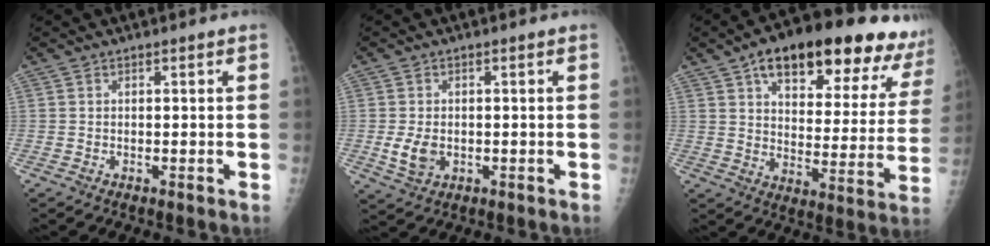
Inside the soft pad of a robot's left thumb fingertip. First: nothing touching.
{"total": 4.4, "force": [-0.7, 3.1, 3.1], "torque": [-0.056, -0.006, -0.005]}
{"total": 25.8, "force": [16.5, 10.3, 17.0], "torque": [-0.199, -0.031, 0.226]}